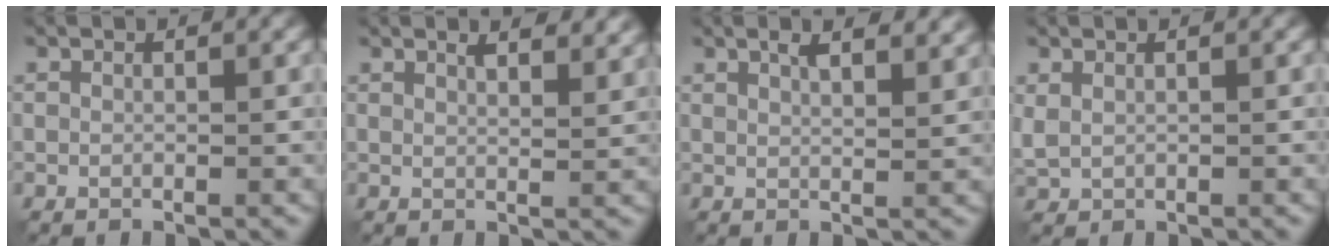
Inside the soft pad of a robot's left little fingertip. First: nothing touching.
{"total": 3.8, "force": [2.7, 1.3, 2.3], "torque": [-0.016, 0.011, 0.023]}
{"total": 4.8, "force": [3.0, 1.8, 3.3], "torque": [-0.028, 0.018, 0.025]}
{"total": 1.2, "force": [0.5, 0.7, 0.8], "torque": [-0.025, -0.001, 0.015]}